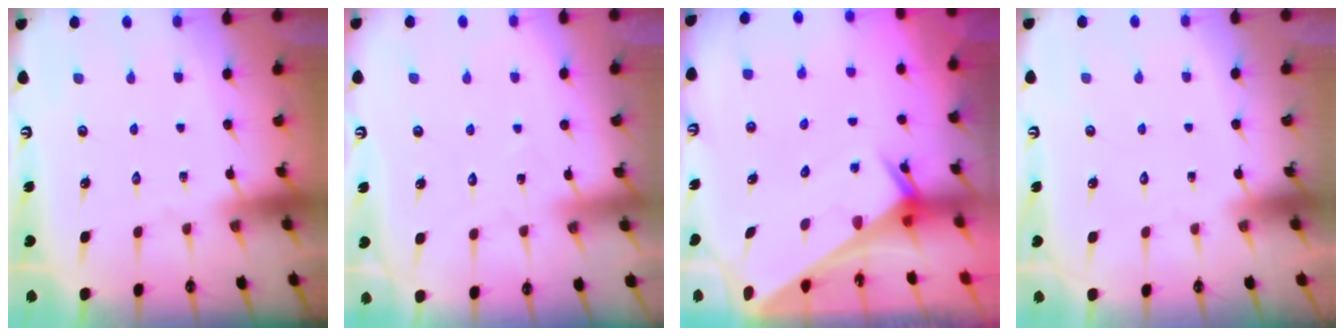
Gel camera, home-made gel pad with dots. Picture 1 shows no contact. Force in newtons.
{"total": 4.9, "press": 4.9, "slide": 0.5}
{"total": 2.7, "press": 2.7, "slide": 0.1}
{"total": 1.7, "press": 1.7, "slide": 0.1}